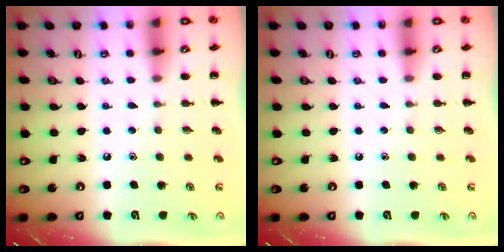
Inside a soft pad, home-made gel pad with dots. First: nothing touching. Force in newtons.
{"total": 0.0}